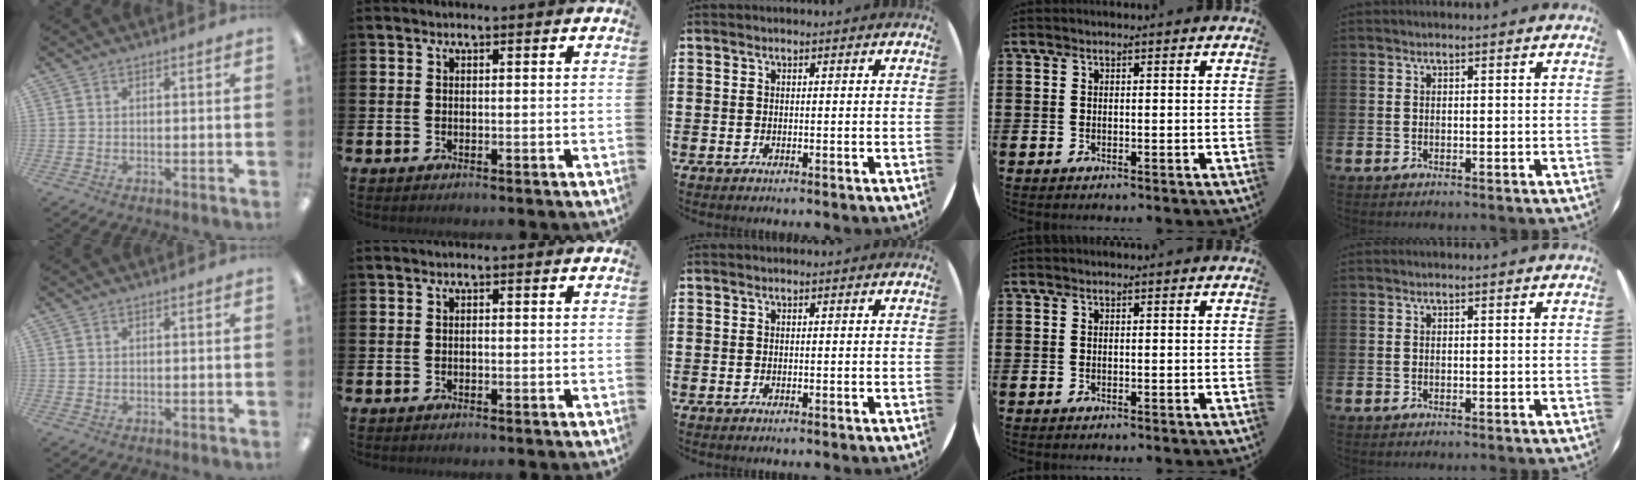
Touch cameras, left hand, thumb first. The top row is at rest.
{"thumb": {"total": 0.6, "force": [0.2, 0.6, 0.1], "torque": [-0.001, 0.005, 0.004]}}